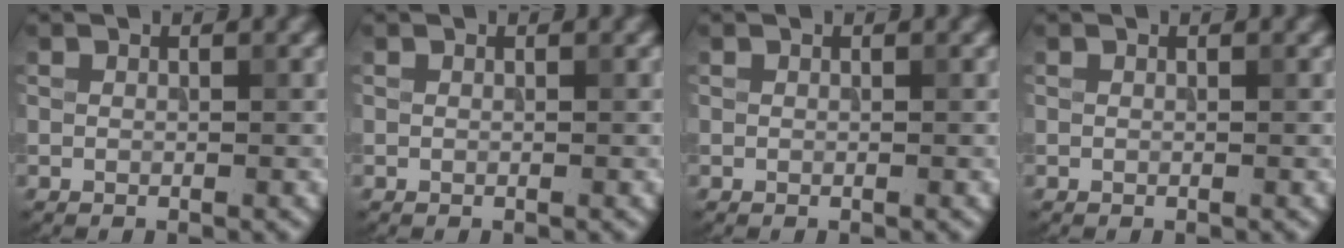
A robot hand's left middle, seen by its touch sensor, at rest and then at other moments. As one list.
[{"total": 0.0}, {"total": 0.0}, {"total": 0.0}]